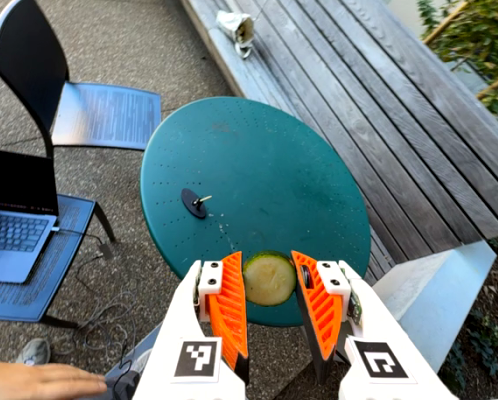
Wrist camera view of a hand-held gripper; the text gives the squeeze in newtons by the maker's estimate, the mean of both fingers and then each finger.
{"total": 11.8, "left": 12.2, "right": 11.3}